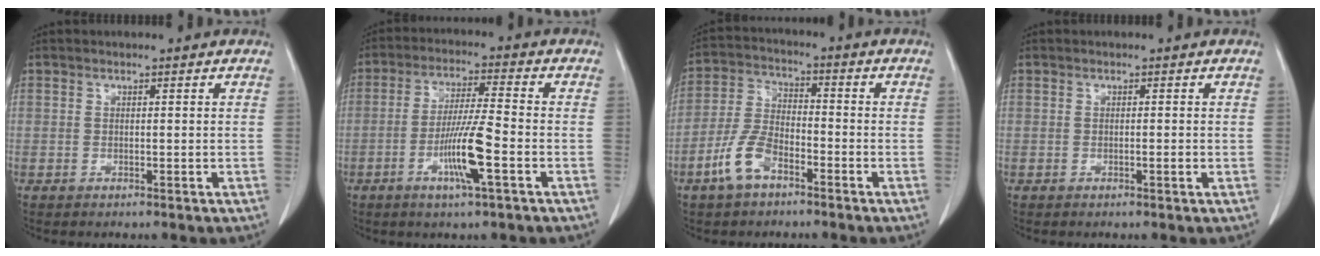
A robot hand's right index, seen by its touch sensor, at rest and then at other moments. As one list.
[{"total": 8.9, "force": [-3.2, -0.1, 8.3], "torque": [-0.157, -0.009, -0.061]}, {"total": 7.7, "force": [-4.5, 3.4, 5.2], "torque": [-0.123, 0.006, -0.093]}, {"total": 0.7, "force": [-0.2, 0.0, 0.7], "torque": [-0.010, 0.000, -0.001]}]